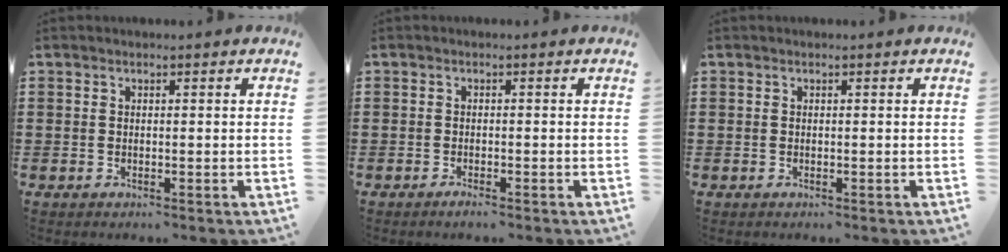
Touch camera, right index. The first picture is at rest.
{"total": 0.9, "force": [-0.8, 0.0, 0.4], "torque": [-0.010, -0.006, -0.015]}
{"total": 0.0}